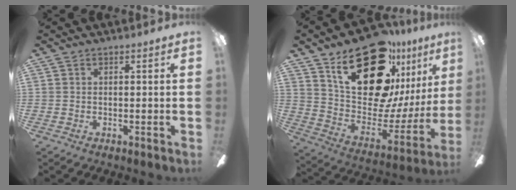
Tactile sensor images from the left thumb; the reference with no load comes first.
{"total": 29.5, "force": [16.8, 15.2, 19.0], "torque": [-0.295, -0.110, 0.313]}